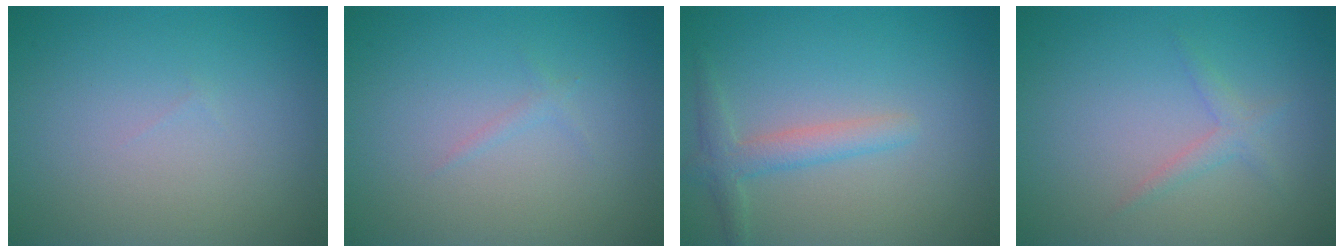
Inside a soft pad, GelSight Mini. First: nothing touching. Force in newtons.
{"total": 0.6, "press": 0.6, "slide": 0.1}
{"total": 2.4, "press": 2.4, "slide": 0.1}
{"total": 1.3, "press": 1.3, "slide": 0.2}